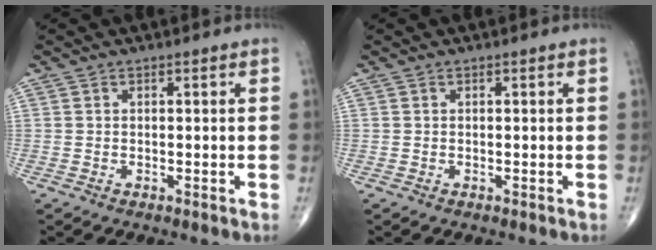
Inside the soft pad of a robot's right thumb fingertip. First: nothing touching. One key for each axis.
{"total": 0.0}